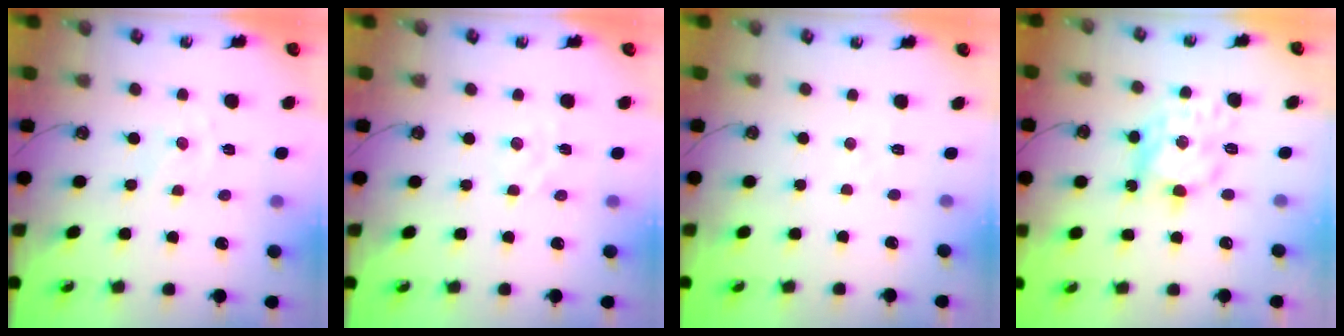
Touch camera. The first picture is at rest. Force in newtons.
{"total": 3.3, "press": 3.3, "slide": 0.3}
{"total": 2.7, "press": 2.7, "slide": 0.4}
{"total": 13.0, "press": 13.0, "slide": 0.7}